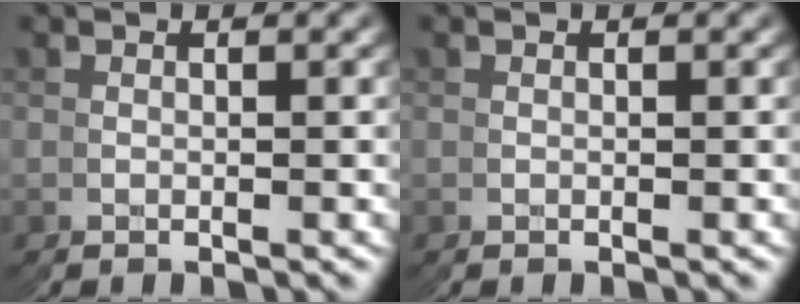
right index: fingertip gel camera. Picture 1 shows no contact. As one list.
[{"total": 0.0}]